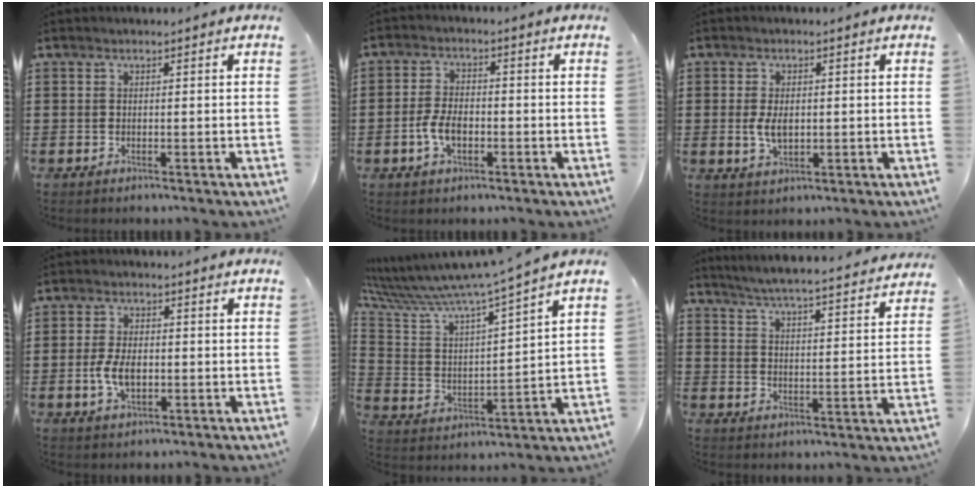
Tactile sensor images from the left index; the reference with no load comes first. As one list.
[{"total": 4.6, "force": [-1.3, 2.4, 3.7], "torque": [-0.085, -0.001, -0.028]}, {"total": 4.1, "force": [0.0, 2.3, 3.4], "torque": [-0.081, 0.001, -0.004]}, {"total": 5.2, "force": [-0.7, 2.7, 4.4], "torque": [-0.100, -0.003, -0.017]}, {"total": 6.4, "force": [6.0, -0.4, 2.4], "torque": [-0.080, -0.055, 0.090]}, {"total": 5.2, "force": [4.9, -0.8, 1.2], "torque": [-0.047, -0.042, 0.081]}]